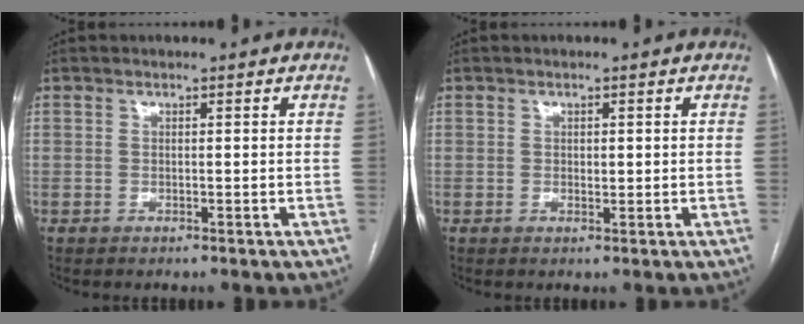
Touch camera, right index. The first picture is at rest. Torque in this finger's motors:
{"motor_torque": [-0.16, 0.01, 0.04, 0.00]}